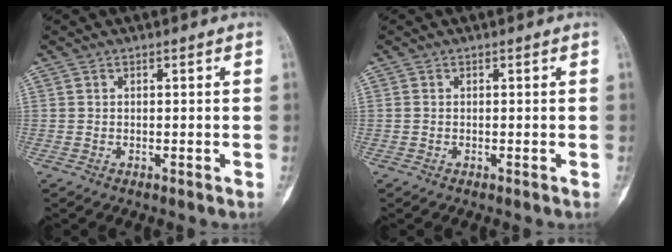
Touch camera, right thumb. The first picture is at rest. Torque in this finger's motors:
{"motor_torque": [0.47, 0.31, -0.12, 0.04, -0.06]}